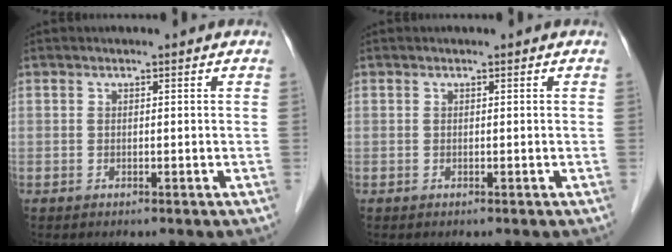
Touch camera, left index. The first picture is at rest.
{"total": 0.0}